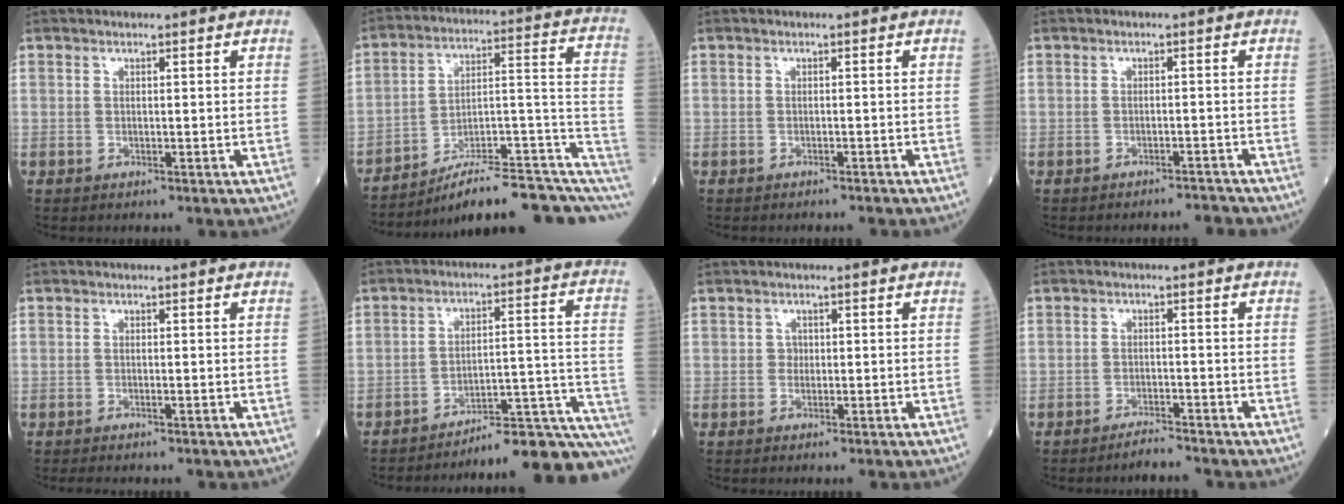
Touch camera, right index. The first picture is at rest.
{"total": 17.8, "force": [-11.8, 4.4, 12.6], "torque": [-0.114, 0.073, -0.162]}
{"total": 1.7, "force": [-1.7, 0.2, 0.4], "torque": [-0.010, -0.004, -0.019]}
{"total": 2.4, "force": [-2.4, 0.1, 0.0], "torque": [0.005, -0.005, -0.029]}
{"total": 0.7, "force": [-0.5, 0.0, 0.5], "torque": [-0.012, -0.002, -0.009]}
{"total": 17.6, "force": [-16.1, -0.5, 7.1], "torque": [-0.030, 0.034, -0.217]}
{"total": 0.8, "force": [0.0, 0.8, 0.3], "torque": [-0.001, 0.003, 0.000]}
{"total": 2.1, "force": [-2.1, -0.2, 0.3], "torque": [-0.005, -0.009, -0.034]}